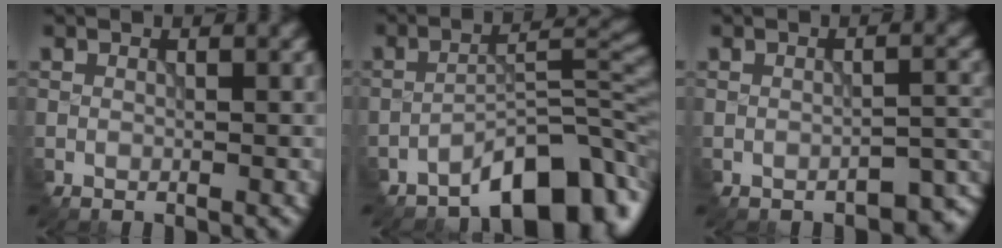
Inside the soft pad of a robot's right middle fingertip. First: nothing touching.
{"total": 8.1, "force": [-6.2, 2.7, 4.5], "torque": [-0.051, 0.008, -0.106]}
{"total": 3.2, "force": [-2.8, 0.7, 1.3], "torque": [-0.022, 0.000, -0.034]}